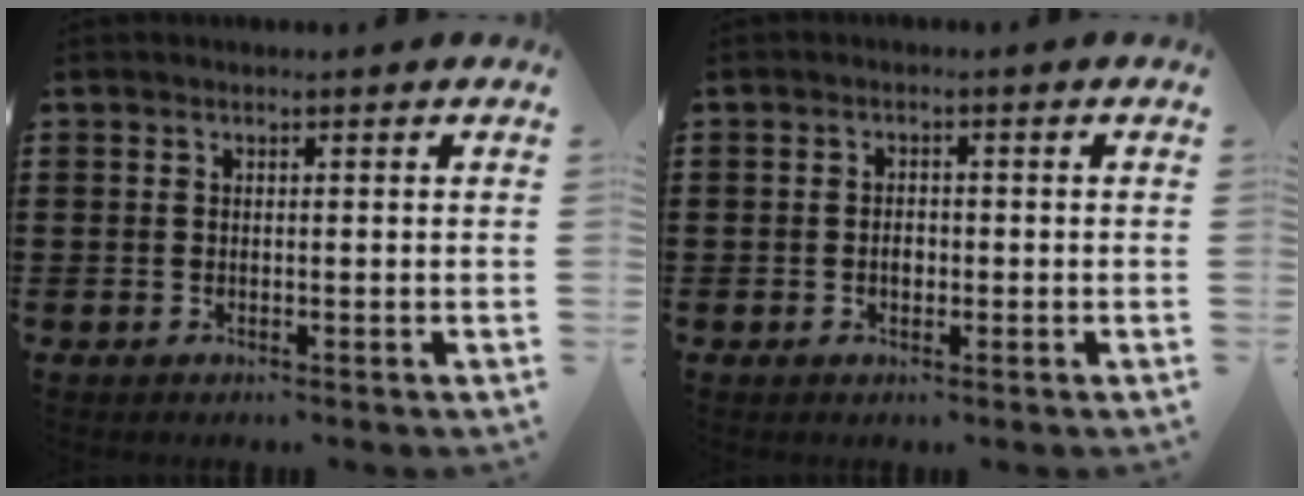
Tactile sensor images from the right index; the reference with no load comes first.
{"total": 1.8, "force": [-0.4, 1.0, 1.4], "torque": [-0.027, 0.003, -0.007]}